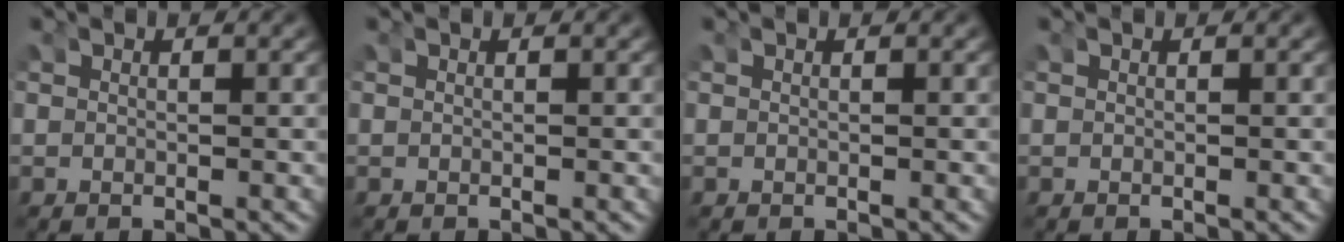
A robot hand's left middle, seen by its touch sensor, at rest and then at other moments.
{"total": 0.0}
{"total": 0.0}
{"total": 0.0}